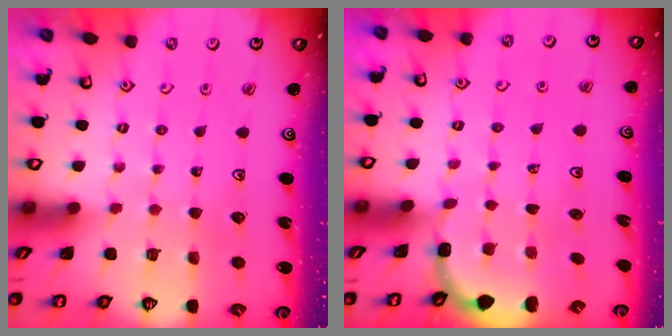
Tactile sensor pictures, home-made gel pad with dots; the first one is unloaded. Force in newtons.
{"total": 1.8, "press": 1.7, "slide": 0.7}